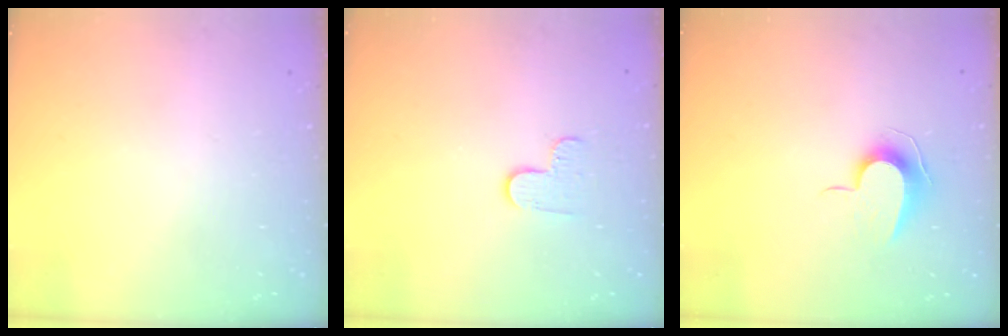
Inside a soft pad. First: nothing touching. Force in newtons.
{"total": 5.4, "press": 5.4, "slide": 0.5}
{"total": 8.9, "press": 8.8, "slide": 0.5}